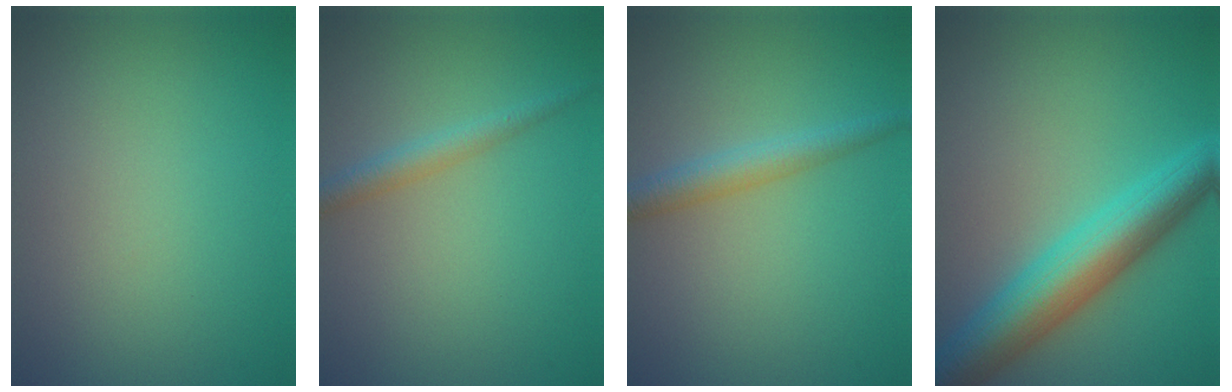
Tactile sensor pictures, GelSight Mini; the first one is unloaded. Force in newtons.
{"total": 2.0, "press": 2.0, "slide": 0.1}
{"total": 2.6, "press": 2.6, "slide": 0.1}
{"total": 7.5, "press": 7.5, "slide": 0.2}